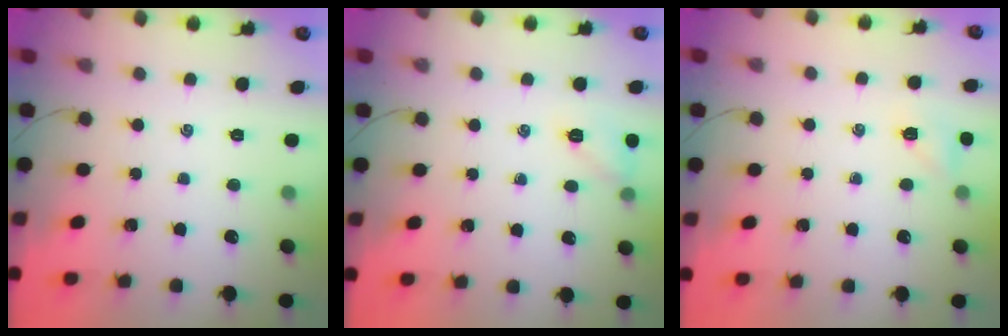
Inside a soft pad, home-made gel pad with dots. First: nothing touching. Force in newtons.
{"total": 7.3, "press": 7.3, "slide": 1.1}
{"total": 5.4, "press": 5.3, "slide": 1.2}